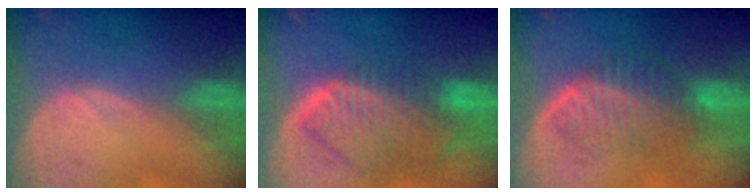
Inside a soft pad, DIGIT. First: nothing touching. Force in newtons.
{"total": 10.0, "press": 8.5, "slide": 5.2}
{"total": 6.7, "press": 6.5, "slide": 1.8}